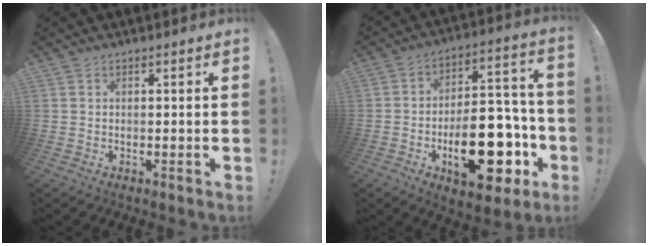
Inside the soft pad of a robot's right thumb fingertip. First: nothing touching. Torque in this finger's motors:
{"motor_torque": [1.12, 1.18, 1.60, -1.16, 0.52]}